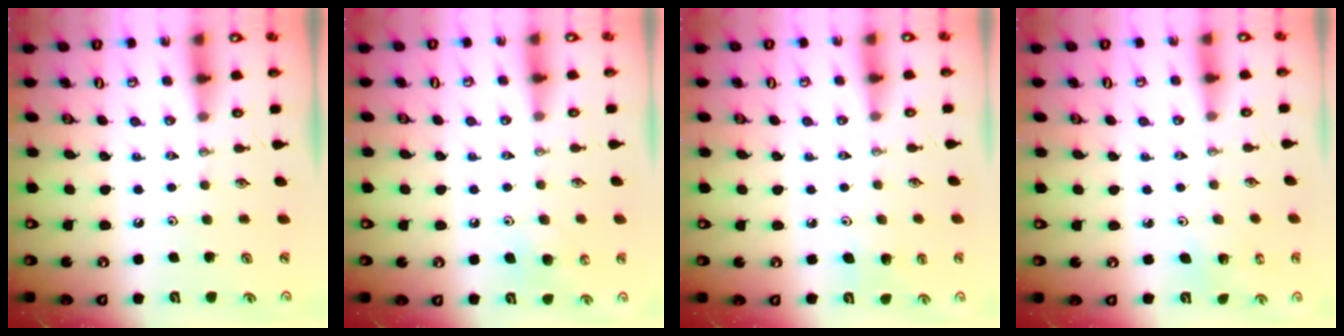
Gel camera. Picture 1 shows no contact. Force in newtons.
{"total": 7.0, "press": 6.9, "slide": 0.7}
{"total": 4.0, "press": 3.6, "slide": 1.8}
{"total": 2.0, "press": 2.0, "slide": 0.2}